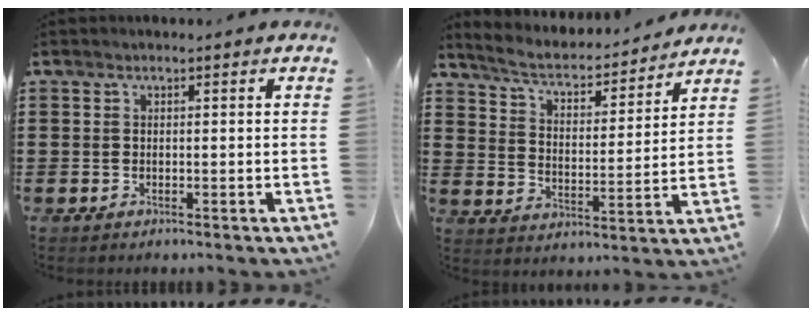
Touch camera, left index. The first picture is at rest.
{"total": 4.1, "force": [3.6, 0.7, 1.7], "torque": [-0.052, -0.031, 0.054]}